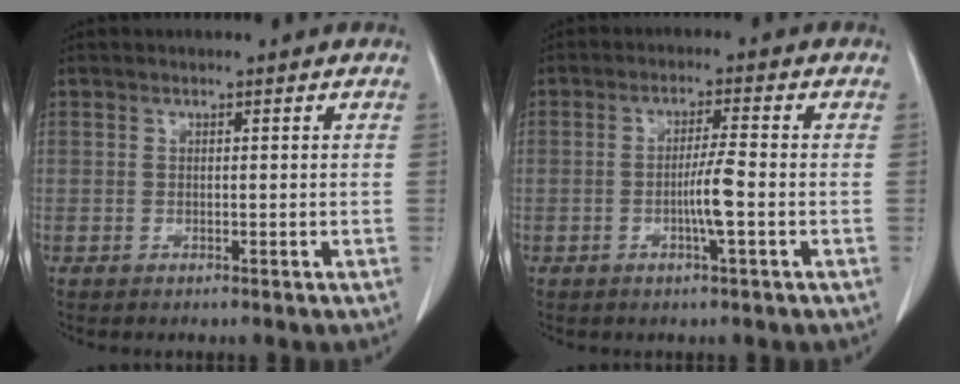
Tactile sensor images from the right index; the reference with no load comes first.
{"total": 4.4, "force": [-1.2, -0.3, 4.3], "torque": [-0.080, -0.004, -0.024]}